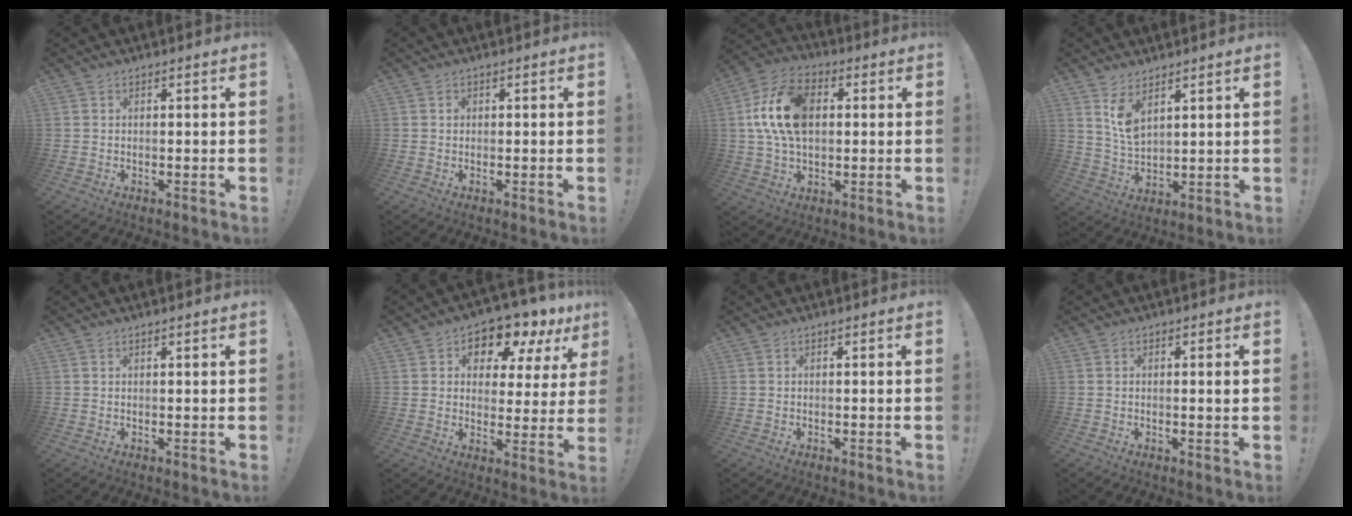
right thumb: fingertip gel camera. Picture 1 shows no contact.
{"total": 0.6, "force": [0.0, 0.6, 0.0], "torque": [0.007, 0.000, -0.002]}
{"total": 17.7, "force": [2.8, 11.7, 13.0], "torque": [-0.228, 0.008, 0.052]}
{"total": 7.4, "force": [5.0, 3.1, 4.4], "torque": [-0.069, -0.035, 0.091]}
{"total": 0.7, "force": [0.5, -0.3, 0.3], "torque": [0.000, -0.003, 0.008]}
{"total": 8.8, "force": [7.0, 4.5, 2.9], "torque": [-0.039, -0.067, 0.122]}
{"total": 0.0}
{"total": 1.5, "force": [0.2, -0.3, 1.5], "torque": [-0.025, -0.001, 0.002]}